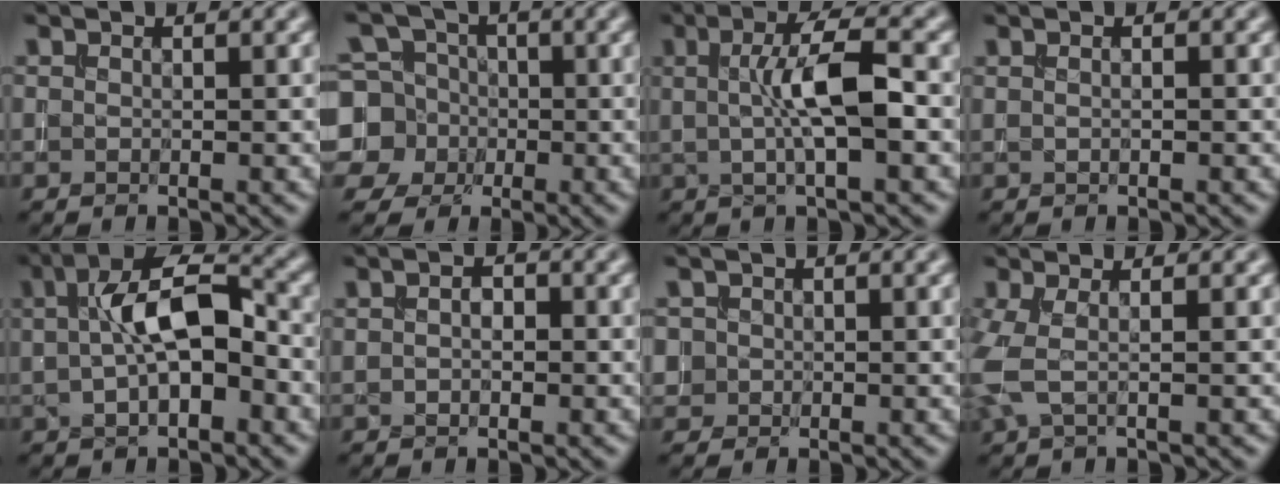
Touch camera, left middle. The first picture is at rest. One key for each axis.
{"total": 7.6, "fx": -0.8, "fy": 7.4, "fz": 1.9, "tx": -0.045, "ty": 0.021, "tz": -0.052}
{"total": 5.6, "fx": 0.4, "fy": 1.3, "fz": 5.4, "tx": -0.095, "ty": 0.009, "tz": 0.005}
{"total": 0.8, "fx": 0.2, "fy": 0.3, "fz": 0.7, "tx": -0.001, "ty": -0.005, "tz": -0.002}
{"total": 7.9, "fx": 0.8, "fy": 3.5, "fz": 7.0, "tx": -0.114, "ty": 0.017, "tz": 0.002}
{"total": 1.4, "fx": 0.4, "fy": 0.8, "fz": 1.1, "tx": -0.012, "ty": 0.004, "tz": -0.004}
{"total": 1.1, "fx": 0.1, "fy": 1.0, "fz": -0.3, "tx": 0.016, "ty": -0.001, "tz": 0.002}
{"total": 2.2, "fx": 0.1, "fy": 0.7, "fz": 2.1, "tx": -0.056, "ty": 0.003, "tz": -0.005}